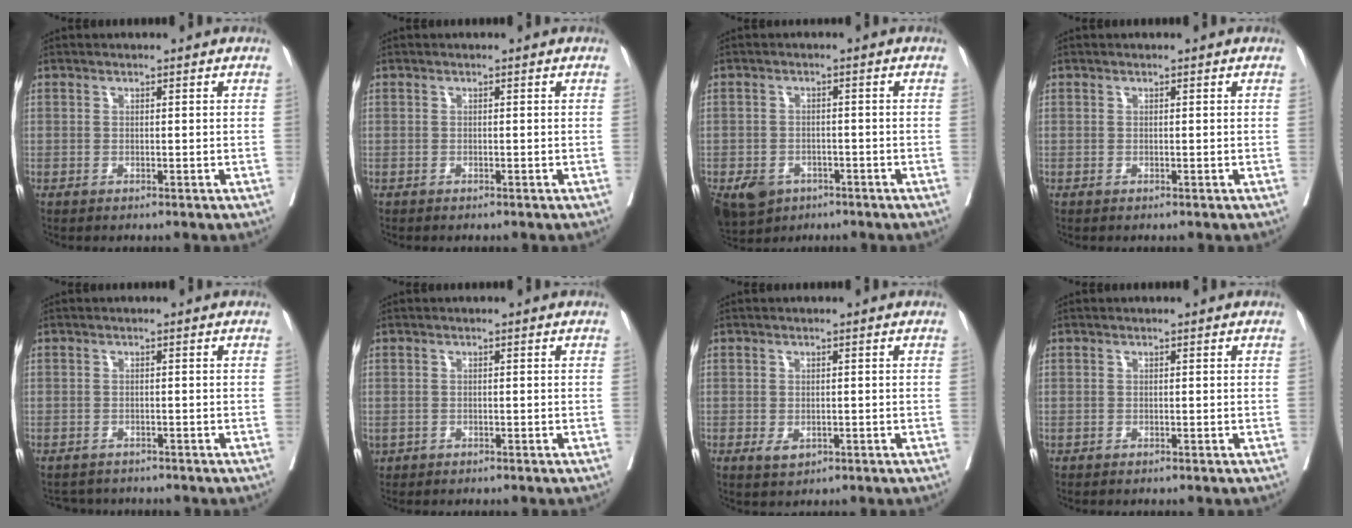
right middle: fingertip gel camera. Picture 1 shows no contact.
{"total": 0.0}
{"total": 7.8, "force": [-4.9, 5.3, 3.0], "torque": [-0.059, -0.002, -0.075]}
{"total": 0.0}
{"total": 2.9, "force": [-2.7, 1.0, -0.2], "torque": [0.005, -0.004, -0.041]}
{"total": 1.4, "force": [-0.7, 1.1, 0.6], "torque": [-0.016, 0.001, -0.006]}
{"total": 2.1, "force": [-0.7, 1.4, 1.4], "torque": [-0.020, -0.001, -0.002]}
{"total": 0.0}